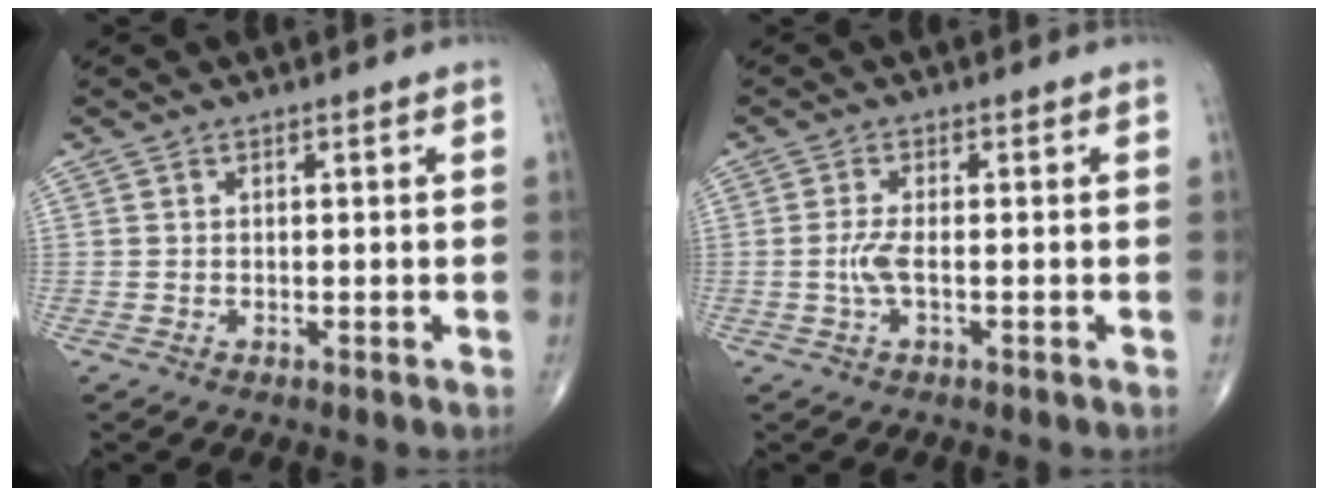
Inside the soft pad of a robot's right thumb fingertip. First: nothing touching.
{"total": 2.9, "force": [-0.6, 0.7, 2.8], "torque": [-0.070, -0.002, -0.014]}